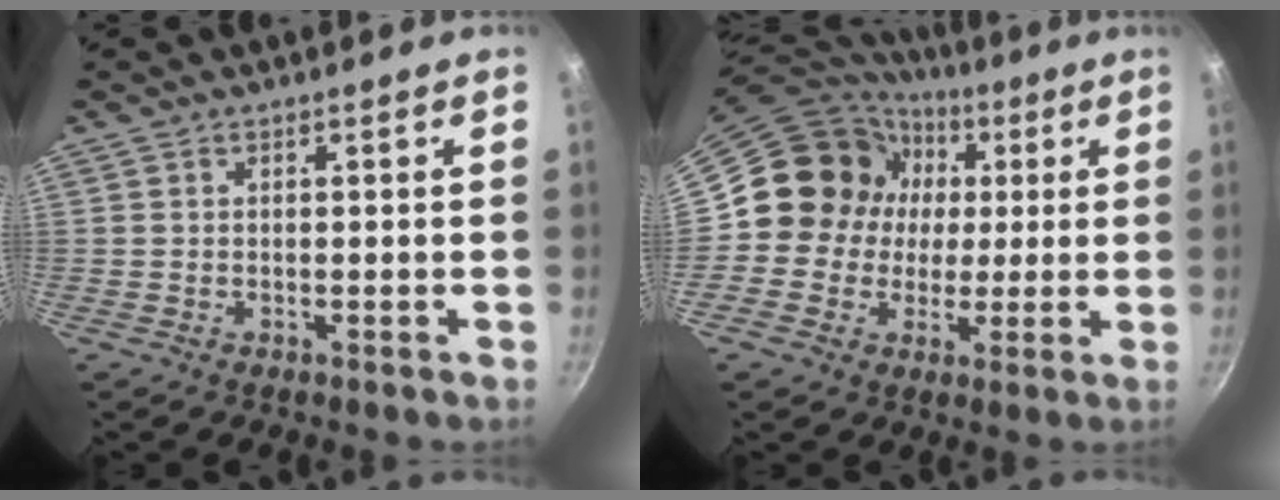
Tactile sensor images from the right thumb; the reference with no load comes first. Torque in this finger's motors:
{"motor_torque": [1.13, 2.39, 0.74, -0.55, 0.07]}